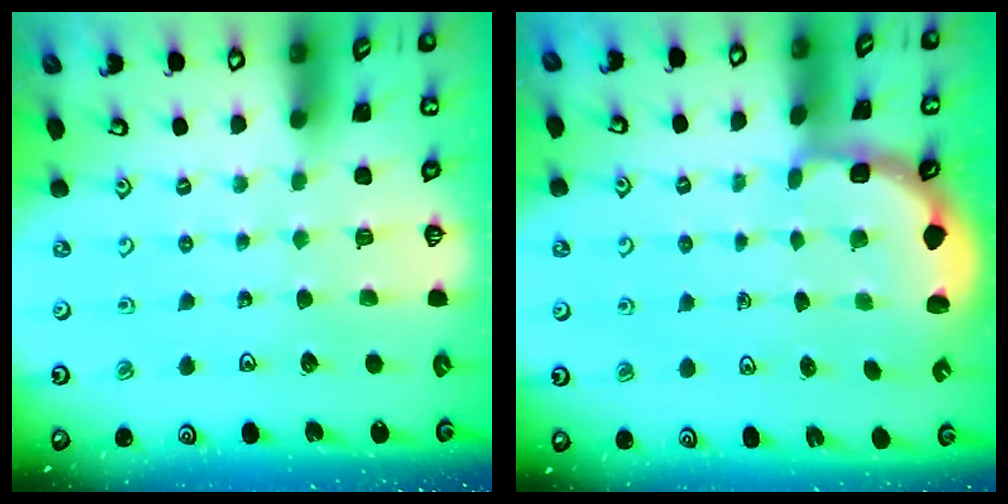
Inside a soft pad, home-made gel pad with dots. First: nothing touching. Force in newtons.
{"total": 2.4, "press": 1.8, "slide": 1.6}